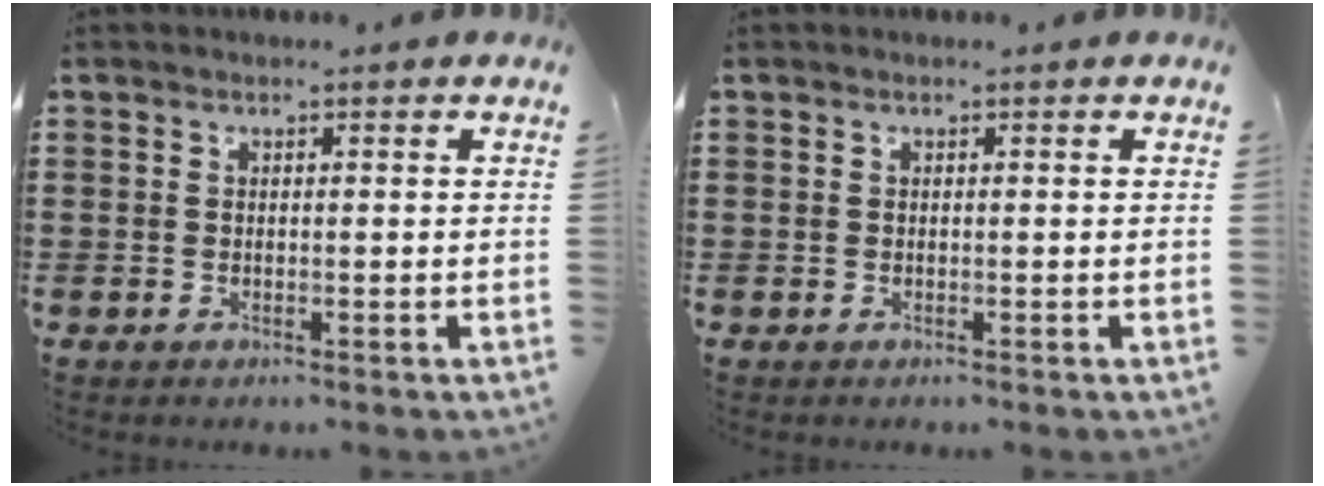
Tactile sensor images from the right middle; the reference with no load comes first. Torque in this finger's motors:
{"motor_torque": [0.47, 0.56, -0.03, 0.01]}